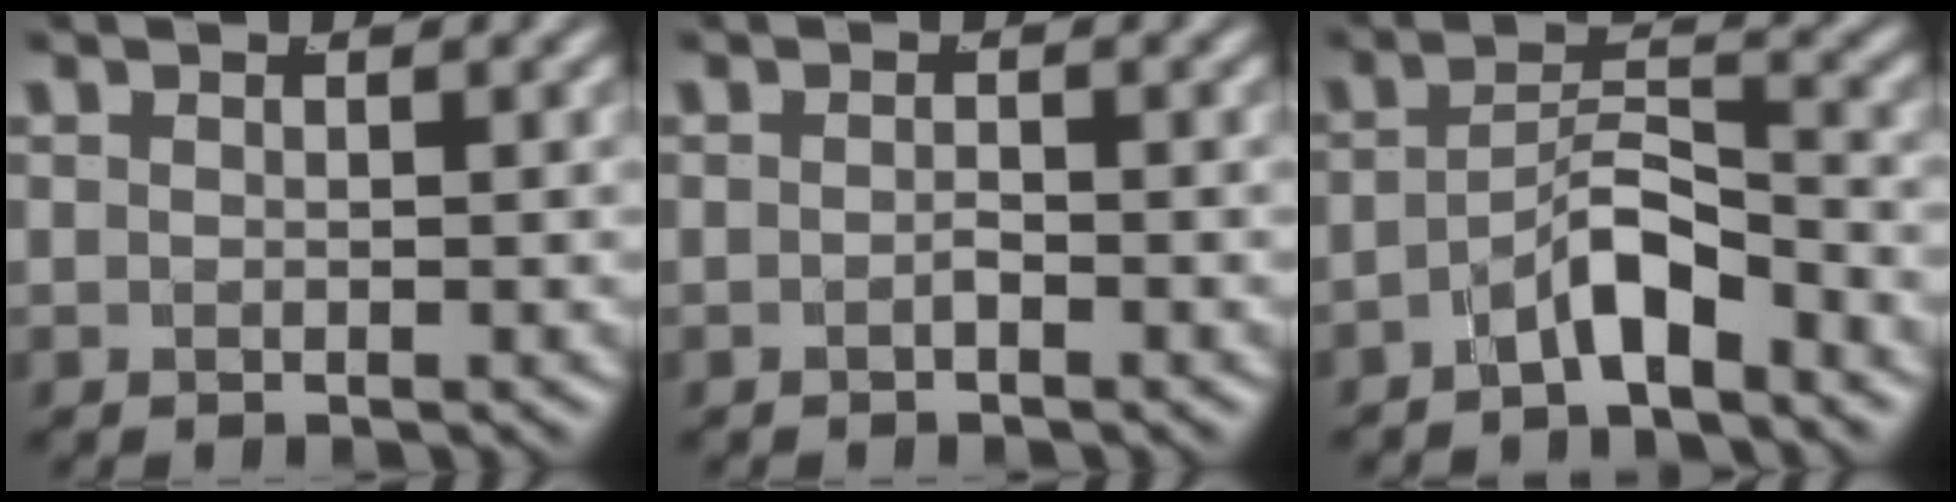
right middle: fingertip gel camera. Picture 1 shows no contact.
{"total": 0.7, "force": [-0.6, -0.1, 0.3], "torque": [-0.003, -0.002, -0.011]}
{"total": 4.2, "force": [-3.2, 1.1, 2.4], "torque": [-0.029, -0.003, -0.053]}